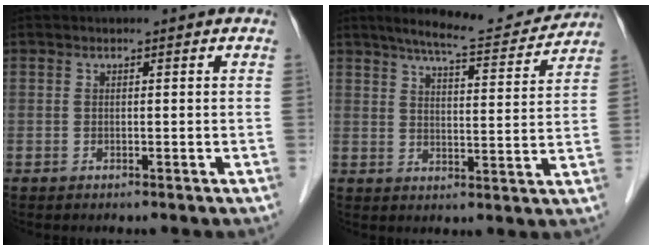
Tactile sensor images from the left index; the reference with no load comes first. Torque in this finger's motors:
{"motor_torque": [0.31, -0.54, 0.07, 0.03]}